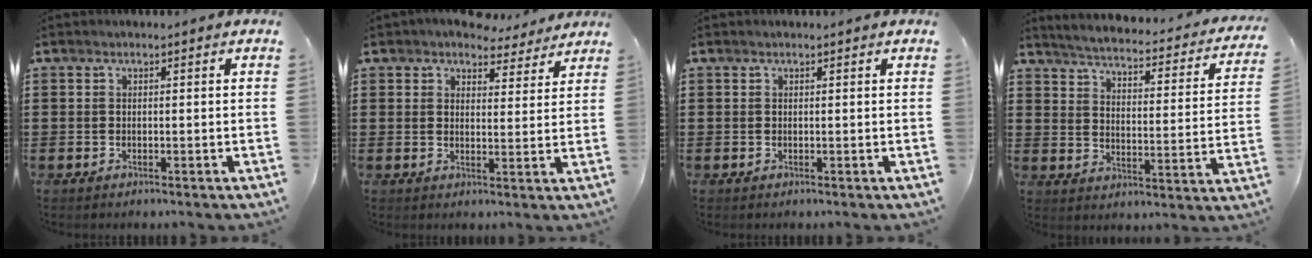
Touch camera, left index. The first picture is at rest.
{"total": 5.1, "force": [4.8, 1.5, 1.1], "torque": [-0.031, -0.013, 0.088]}
{"total": 0.0}
{"total": 3.3, "force": [3.1, -0.3, 1.1], "torque": [-0.042, -0.030, 0.042]}